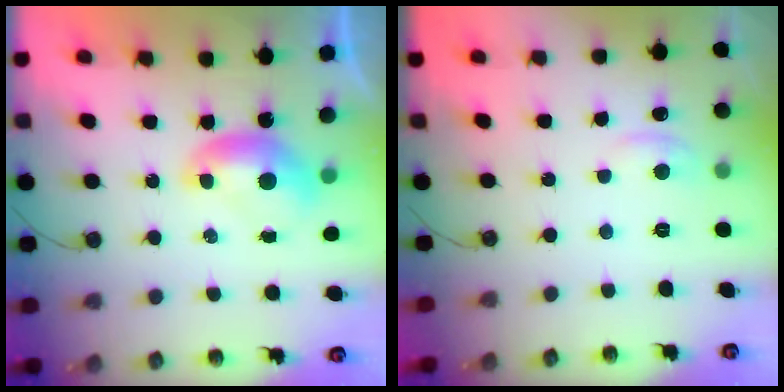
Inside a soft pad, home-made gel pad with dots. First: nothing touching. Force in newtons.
{"total": 0.8, "press": 0.4, "slide": 0.7}